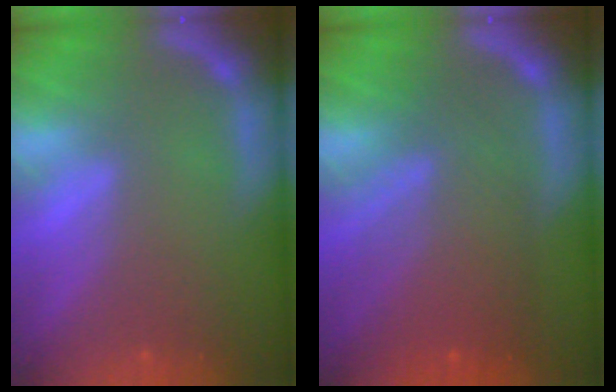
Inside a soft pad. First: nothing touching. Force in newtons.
{"total": 7.6}